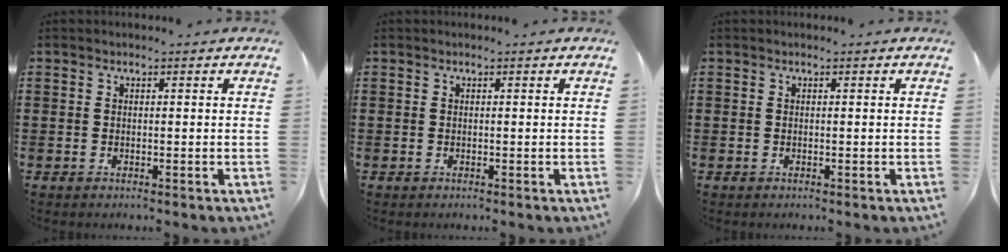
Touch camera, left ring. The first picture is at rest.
{"total": 0.0}
{"total": 0.0}